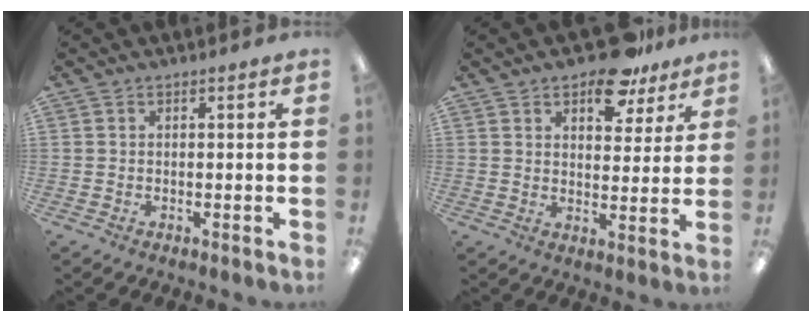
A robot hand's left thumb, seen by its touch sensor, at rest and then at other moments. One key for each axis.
{"total": 11.2, "fx": 7.9, "fy": 5.3, "fz": 5.9, "tx": -0.073, "ty": -0.038, "tz": 0.137}